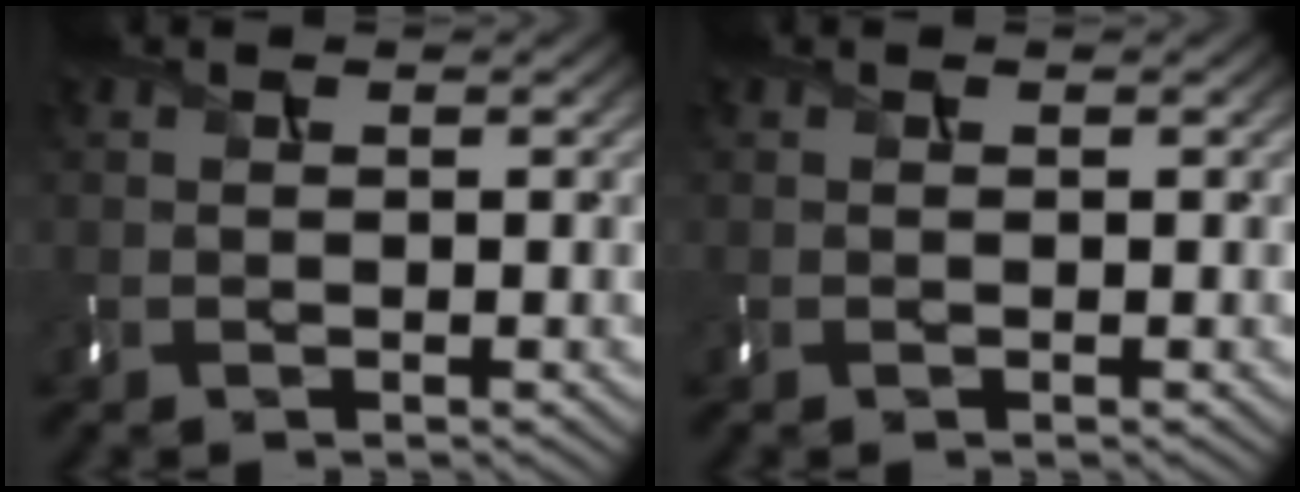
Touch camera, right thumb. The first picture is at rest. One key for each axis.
{"total": 0.0}